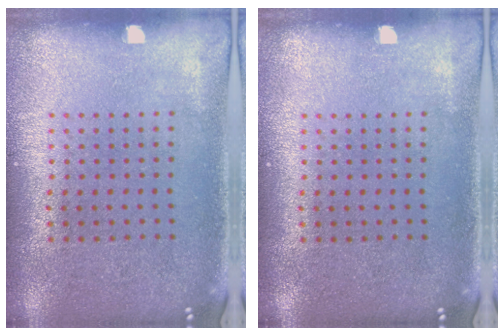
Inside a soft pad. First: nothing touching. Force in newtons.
{"total": 0.0}